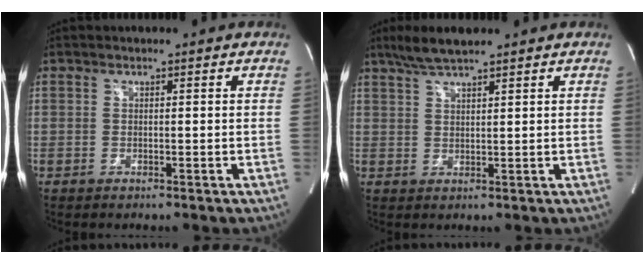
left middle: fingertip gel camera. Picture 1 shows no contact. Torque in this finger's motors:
{"motor_torque": [0.16, 0.11, -0.04, 0.01]}